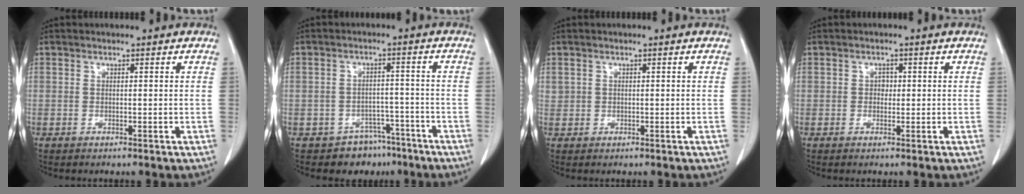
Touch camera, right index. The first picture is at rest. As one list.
[{"total": 6.6, "force": [-4.6, 4.7, 0.2], "torque": [0.016, 0.028, -0.062]}, {"total": 1.3, "force": [0.5, 1.1, 0.2], "torque": [0.003, 0.011, 0.010]}, {"total": 1.4, "force": [0.1, 1.1, 0.8], "torque": [-0.009, 0.003, 0.001]}]